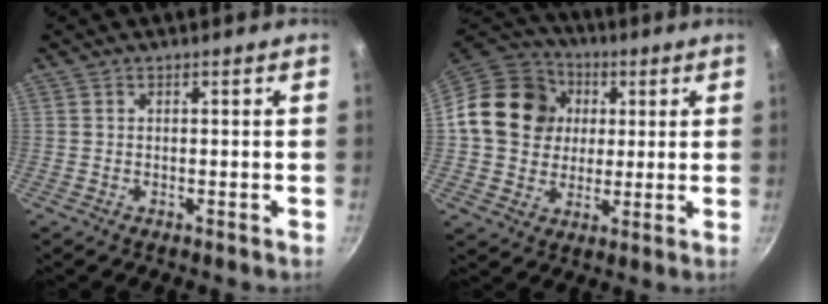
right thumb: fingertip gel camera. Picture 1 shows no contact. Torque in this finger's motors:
{"motor_torque": [0.57, 1.53, 0.43, -0.35, 0.31]}